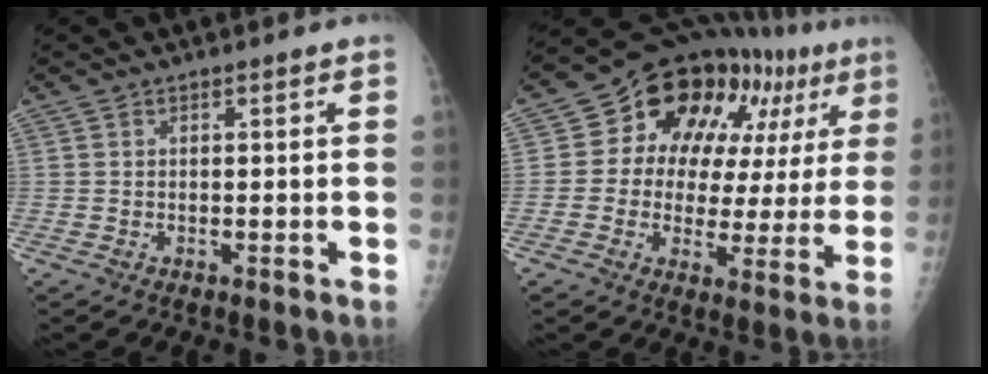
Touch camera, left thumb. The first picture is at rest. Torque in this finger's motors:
{"motor_torque": [-0.04, 0.99, 0.04, -0.07, 0.10]}